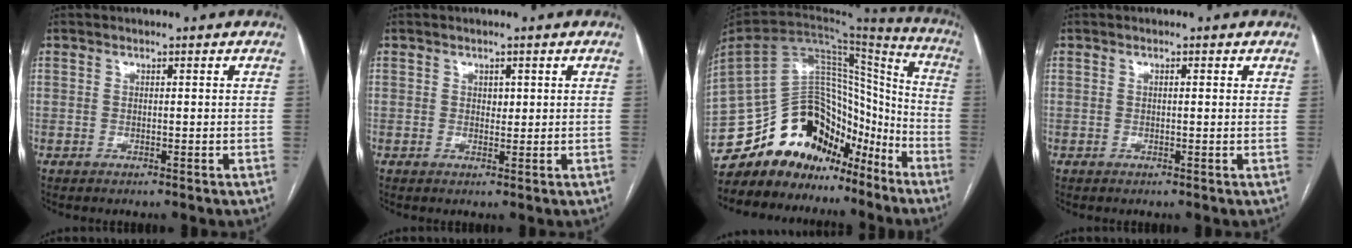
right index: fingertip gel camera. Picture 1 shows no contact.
{"total": 1.2, "force": [0.4, 0.9, 0.8], "torque": [-0.006, -0.002, 0.006]}
{"total": 18.8, "force": [-14.8, 9.6, 6.6], "torque": [-0.119, 0.080, -0.240]}
{"total": 0.8, "force": [0.4, 0.2, 0.7], "torque": [-0.015, 0.003, 0.003]}